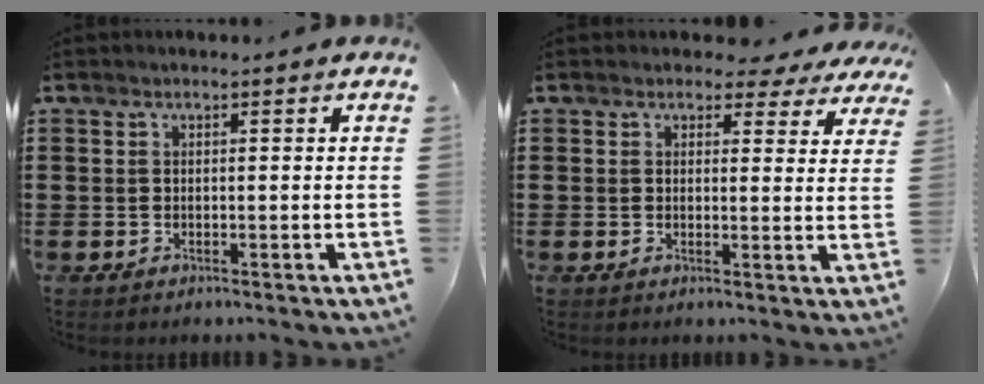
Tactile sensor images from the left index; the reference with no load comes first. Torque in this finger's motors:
{"motor_torque": [1.05, -1.09, 0.13, 0.00]}